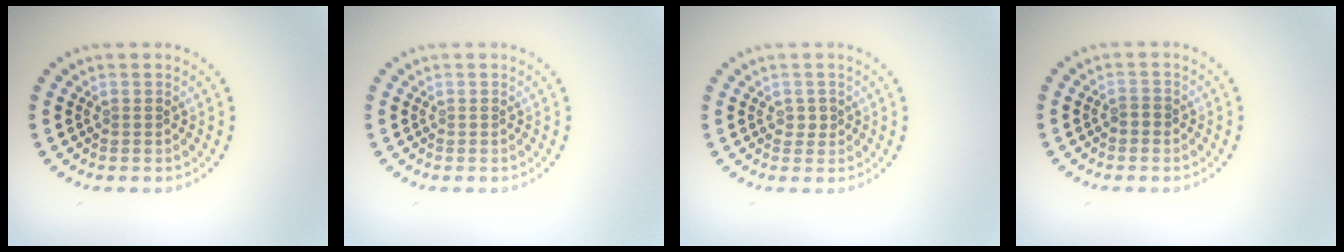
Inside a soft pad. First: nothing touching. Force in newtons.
{"total": 0.0}
{"total": 1.0, "press": 0.9, "slide": 0.3}
{"total": 0.8, "press": 0.8, "slide": 0.1}